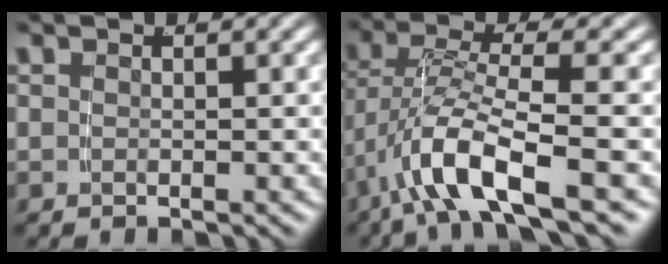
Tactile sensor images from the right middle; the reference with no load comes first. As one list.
[{"total": 5.5, "force": [-1.8, 1.6, 5.0], "torque": [-0.116, -0.019, -0.016]}]